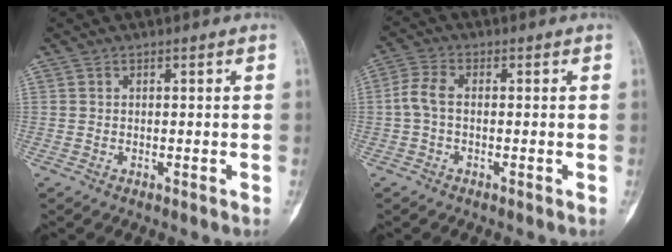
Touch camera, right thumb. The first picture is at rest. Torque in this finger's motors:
{"motor_torque": [0.01, 0.02, 0.28, -0.27, 0.04]}